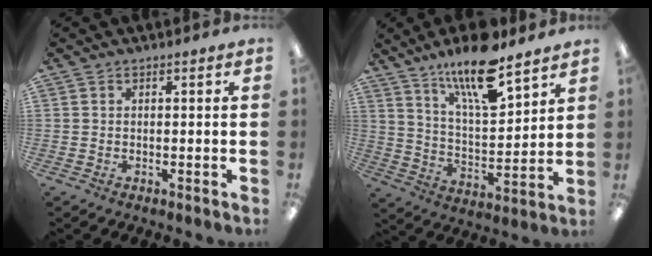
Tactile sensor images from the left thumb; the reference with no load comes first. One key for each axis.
{"total": 16.9, "fx": 12.6, "fy": 4.5, "fz": 10.3, "tx": -0.181, "ty": -0.067, "tz": 0.209}